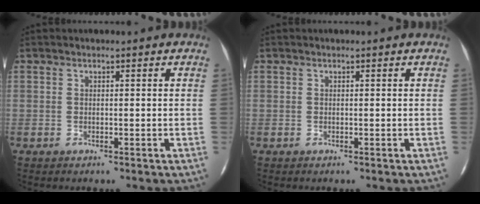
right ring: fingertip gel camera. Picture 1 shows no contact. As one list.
[{"total": 0.0}]